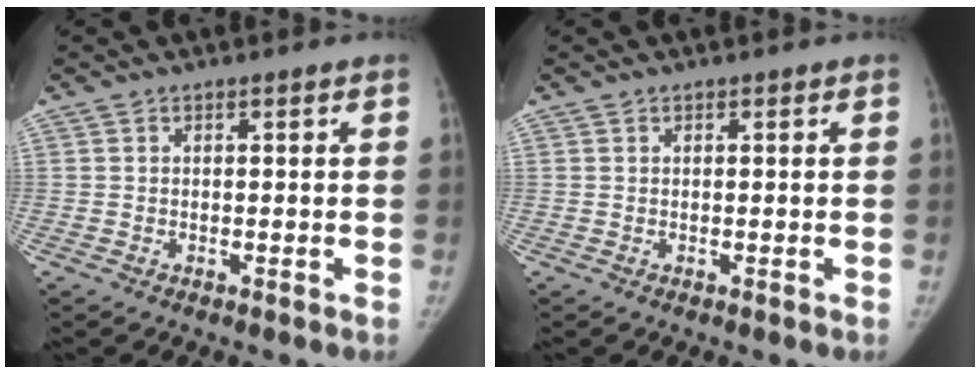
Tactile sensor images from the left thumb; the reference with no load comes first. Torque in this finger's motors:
{"motor_torque": [0.00, 0.00, 0.25, -0.24, 0.00]}